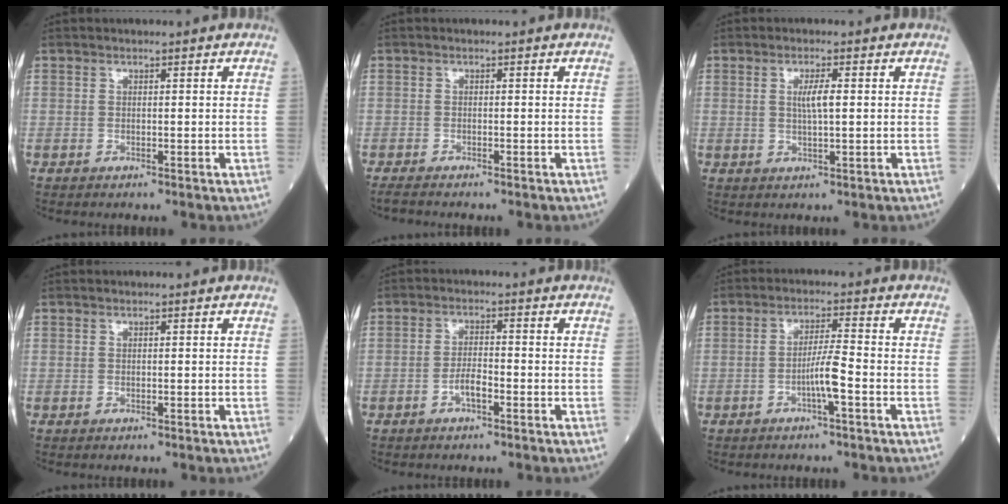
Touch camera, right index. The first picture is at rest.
{"total": 2.0, "force": [-1.8, -0.1, 0.9], "torque": [-0.019, -0.005, -0.029]}
{"total": 3.0, "force": [0.5, 0.2, 2.9], "torque": [-0.056, -0.002, 0.008]}
{"total": 0.0}
{"total": 2.8, "force": [-1.4, 0.8, 2.3], "torque": [-0.041, 0.004, -0.026]}
{"total": 4.1, "force": [-1.7, -0.3, 3.7], "torque": [-0.069, 0.003, -0.033]}